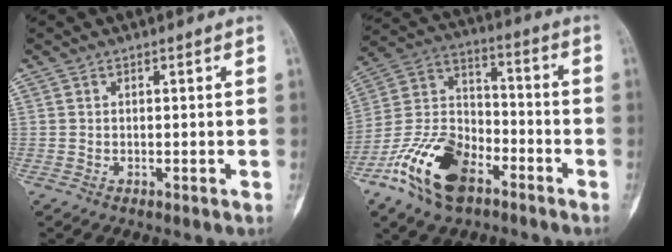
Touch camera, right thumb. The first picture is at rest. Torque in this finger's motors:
{"motor_torque": [2.06, 1.93, 0.34, -0.35, 0.13]}